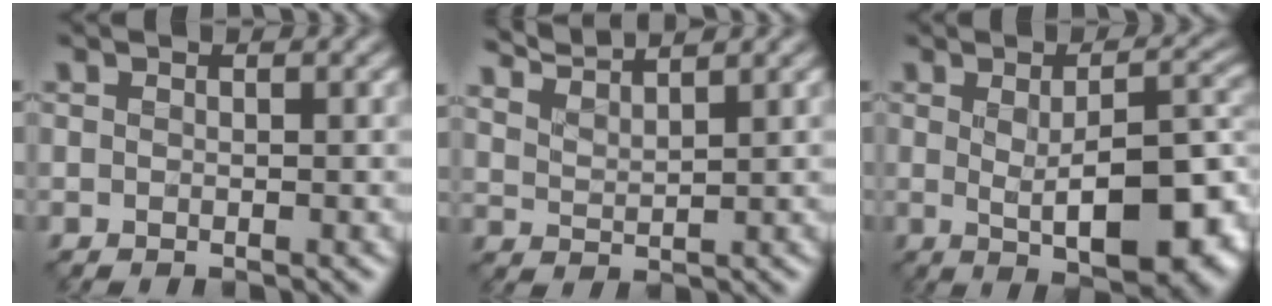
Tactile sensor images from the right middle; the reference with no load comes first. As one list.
[{"total": 3.4, "force": [3.3, 0.0, 0.5], "torque": [-0.015, 0.004, 0.062]}, {"total": 9.8, "force": [-1.7, 3.0, 9.2], "torque": [-0.131, -0.020, -0.016]}]